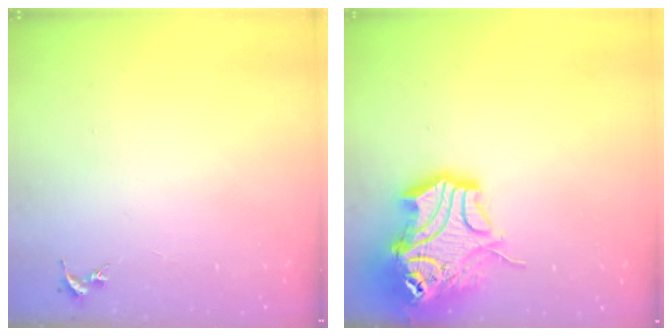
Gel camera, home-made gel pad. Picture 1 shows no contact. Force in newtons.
{"total": 19.2, "press": 19.0, "slide": 2.7}